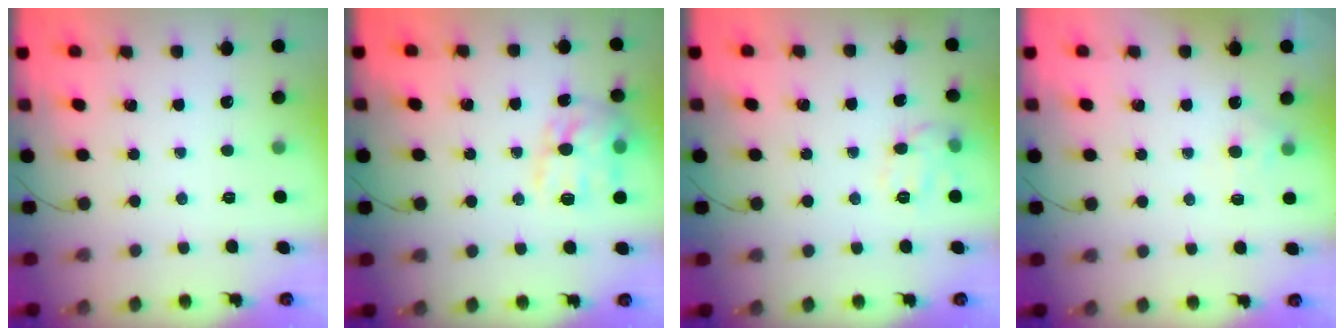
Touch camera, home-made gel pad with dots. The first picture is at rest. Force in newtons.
{"total": 14.6, "press": 14.6, "slide": 0.5}
{"total": 9.4, "press": 9.3, "slide": 1.2}
{"total": 3.9, "press": 3.6, "slide": 1.5}